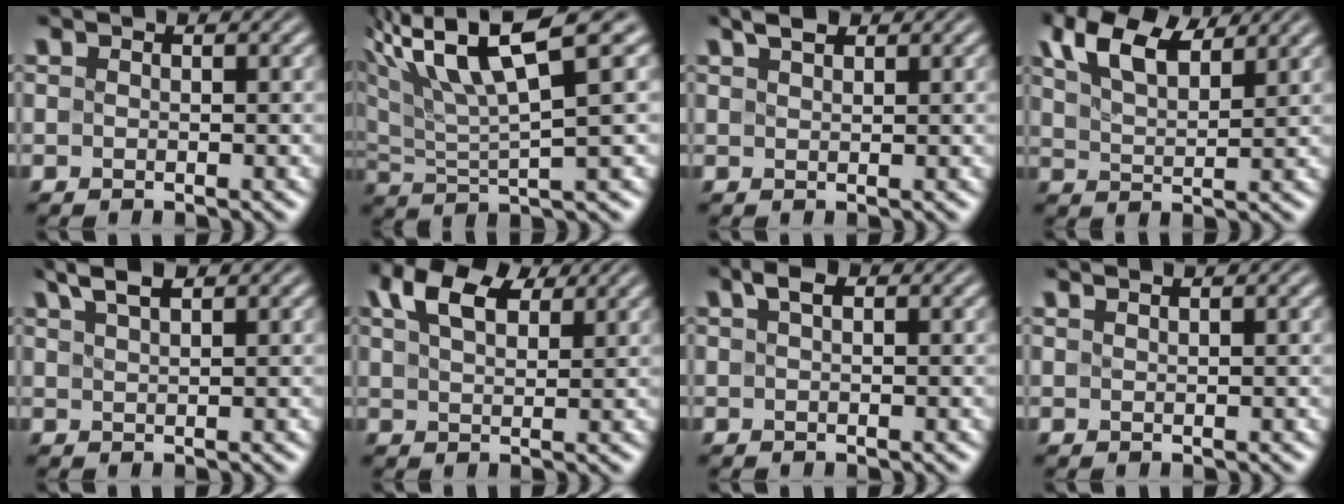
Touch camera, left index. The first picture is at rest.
{"total": 8.3, "force": [5.0, 1.5, 6.5], "torque": [-0.115, 0.018, 0.089]}
{"total": 1.8, "force": [1.4, 0.6, 1.0], "torque": [-0.017, 0.005, 0.026]}
{"total": 6.5, "force": [4.5, 2.5, 3.9], "torque": [-0.081, 0.016, 0.086]}
{"total": 2.9, "force": [2.1, 0.7, 1.9], "torque": [-0.030, 0.010, 0.040]}
{"total": 5.9, "force": [3.5, 2.9, 3.7], "torque": [-0.073, 0.016, 0.061]}
{"total": 1.3, "force": [0.6, 0.5, 1.0], "torque": [-0.019, 0.006, 0.011]}
{"total": 1.4, "force": [1.0, 0.4, 0.8], "torque": [-0.002, -0.004, 0.004]}